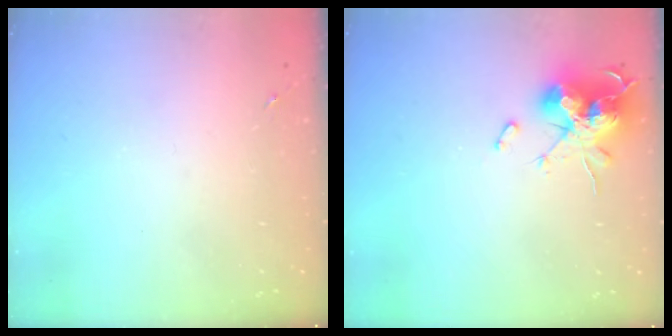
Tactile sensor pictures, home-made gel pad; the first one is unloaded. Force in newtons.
{"total": 16.4, "press": 16.4, "slide": 0.1}